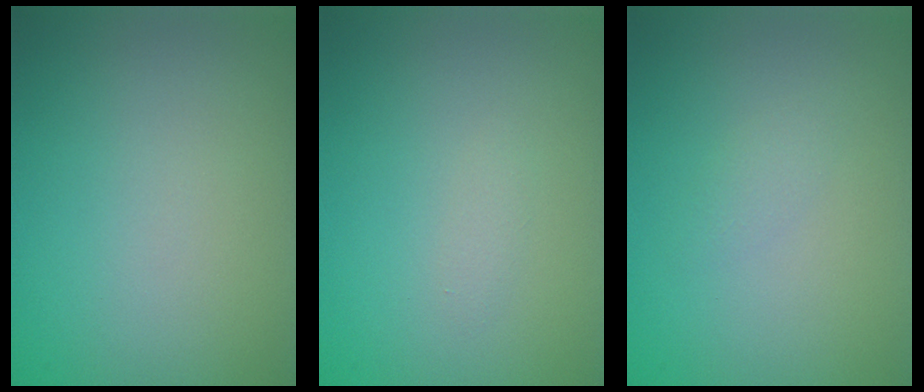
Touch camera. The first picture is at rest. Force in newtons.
{"total": 0.6, "press": 0.6, "slide": 0.0}
{"total": 0.9, "press": 0.9, "slide": 0.0}